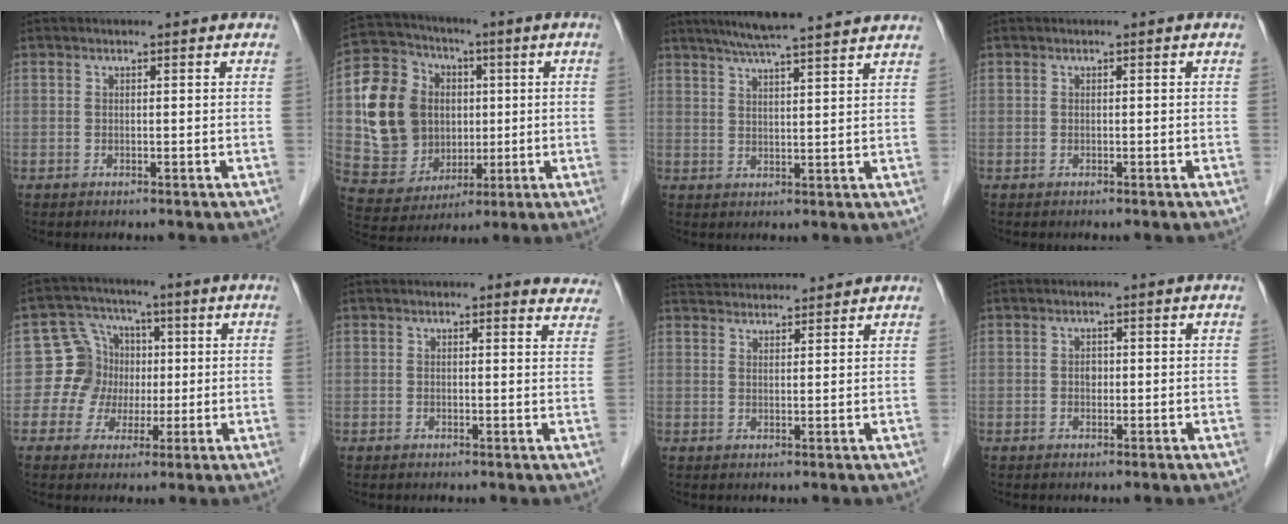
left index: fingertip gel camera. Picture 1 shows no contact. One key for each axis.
{"total": 15.4, "fx": 1.4, "fy": 13.2, "fz": 7.9, "tx": -0.182, "ty": 0.039, "tz": 0.047}
{"total": 13.5, "fx": 11.7, "fy": 0.3, "fz": 6.7, "tx": -0.109, "ty": 0.025, "tz": 0.155}
{"total": 0.0}
{"total": 7.6, "fx": -0.4, "fy": 7.5, "fz": 1.2, "tx": -0.021, "ty": 0.032, "tz": -0.004}
{"total": 4.1, "fx": 3.7, "fy": 1.7, "fz": 0.3, "tx": 0.018, "ty": -0.016, "tz": 0.013}
{"total": 7.7, "fx": 7.5, "fy": 0.9, "fz": 1.5, "tx": -0.030, "ty": 0.034, "tz": 0.117}
{"total": 1.2, "fx": -0.3, "fy": 0.9, "fz": 0.6, "tx": -0.010, "ty": 0.000, "tz": -0.005}